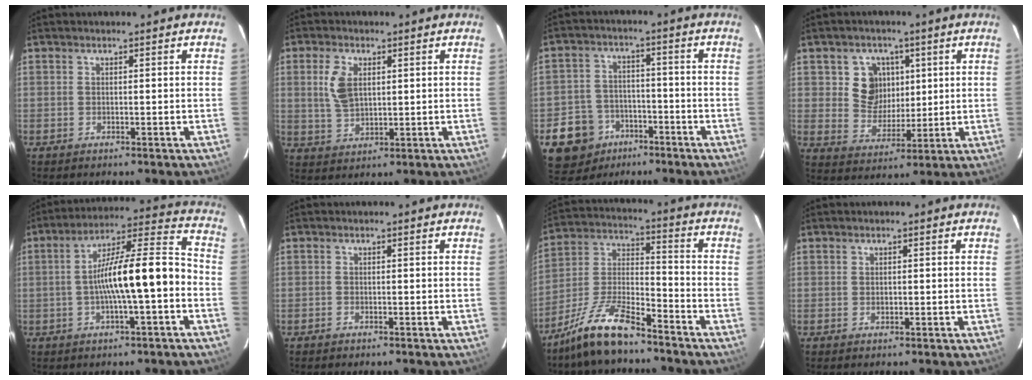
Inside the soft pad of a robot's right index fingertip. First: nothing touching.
{"total": 6.8, "force": [1.9, 4.0, 5.1], "torque": [-0.106, 0.005, 0.041]}
{"total": 10.8, "force": [-5.8, 8.9, 2.4], "torque": [-0.085, 0.025, -0.077]}
{"total": 8.3, "force": [2.5, 7.5, 2.6], "torque": [-0.055, 0.005, 0.053]}
{"total": 14.2, "force": [-3.2, 2.1, 13.6], "torque": [-0.216, 0.025, -0.047]}
{"total": 1.1, "force": [-0.9, 0.7, 0.1], "torque": [-0.005, 0.002, -0.012]}
{"total": 13.3, "force": [-10.1, 3.5, 7.8], "torque": [-0.170, 0.012, -0.193]}
{"total": 0.6, "force": [0.0, 0.6, 0.2], "torque": [-0.001, 0.002, 0.002]}